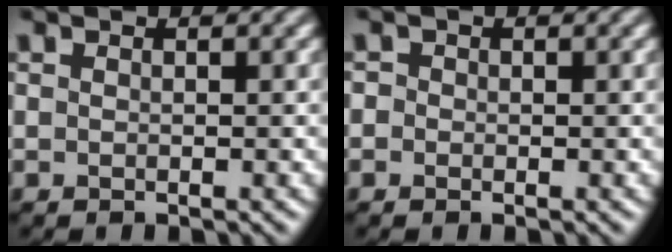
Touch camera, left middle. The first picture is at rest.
{"total": 0.6, "force": [0.0, 0.6, 0.1], "torque": [-0.001, -0.004, -0.005]}